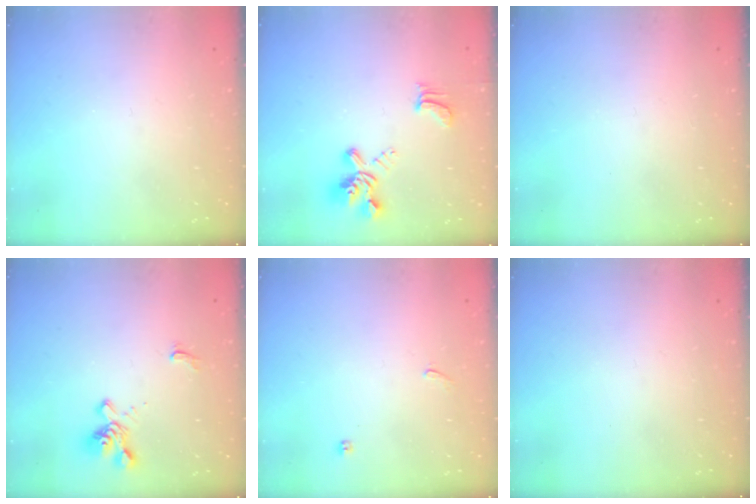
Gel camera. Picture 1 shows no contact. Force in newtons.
{"total": 4.2, "press": 3.9, "slide": 1.4}
{"total": 0.0}
{"total": 1.7, "press": 1.1, "slide": 1.3}
{"total": 1.9, "press": 1.6, "slide": 1.0}
{"total": 0.0}